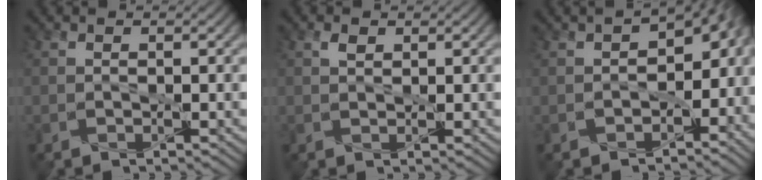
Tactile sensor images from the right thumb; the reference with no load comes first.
{"total": 1.3, "force": [0.7, 0.7, 0.8], "torque": [-0.019, 0.004, 0.015]}
{"total": 9.5, "force": [-2.3, 5.8, 7.1], "torque": [-0.079, -0.022, -0.021]}